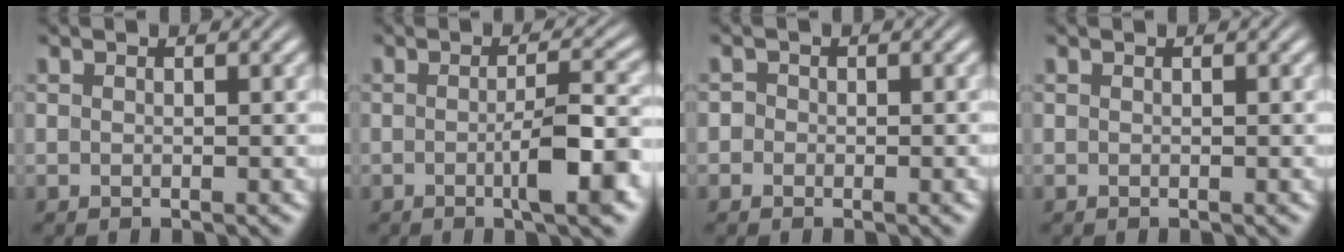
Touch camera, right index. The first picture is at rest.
{"total": 4.5, "force": [-1.4, 0.7, 4.2], "torque": [-0.060, 0.005, -0.031]}
{"total": 1.3, "force": [-0.5, 1.2, 0.1], "torque": [0.000, -0.001, -0.014]}
{"total": 0.0}